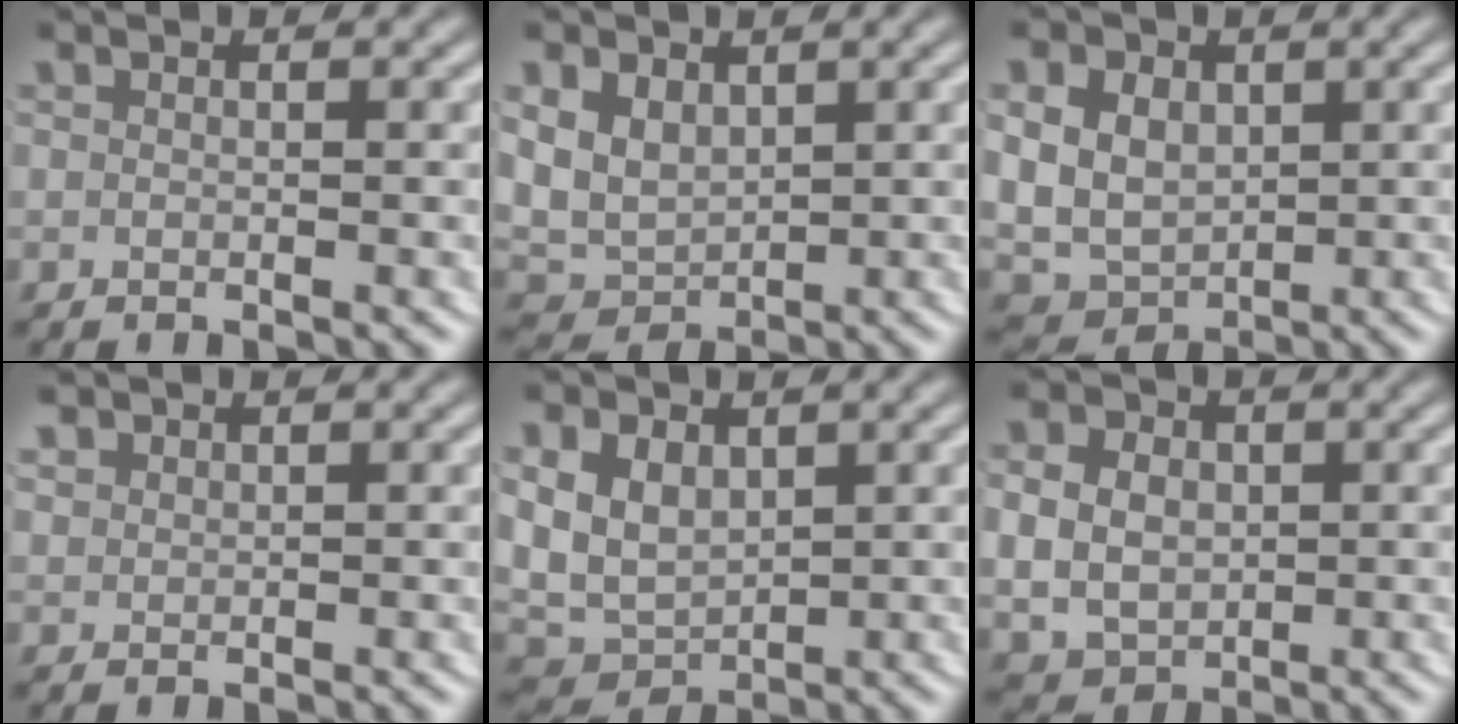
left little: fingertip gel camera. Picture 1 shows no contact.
{"total": 8.0, "force": [0.7, 7.2, 3.6], "torque": [-0.115, -0.031, 0.020]}
{"total": 10.1, "force": [0.0, 9.1, 4.3], "torque": [-0.122, -0.042, 0.006]}
{"total": 1.4, "force": [1.0, 0.8, 0.4], "torque": [-0.018, -0.004, 0.028]}
{"total": 9.0, "force": [0.3, 7.9, 4.3], "torque": [-0.123, -0.033, 0.012]}
{"total": 7.5, "force": [-0.3, 6.7, 3.5], "torque": [-0.079, -0.033, 0.006]}